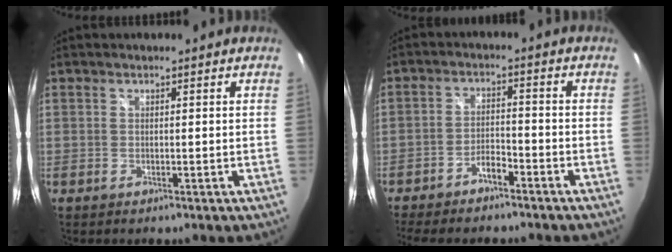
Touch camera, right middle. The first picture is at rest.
{"total": 6.9, "force": [-5.9, 1.5, 3.3], "torque": [-0.078, 0.004, -0.099]}